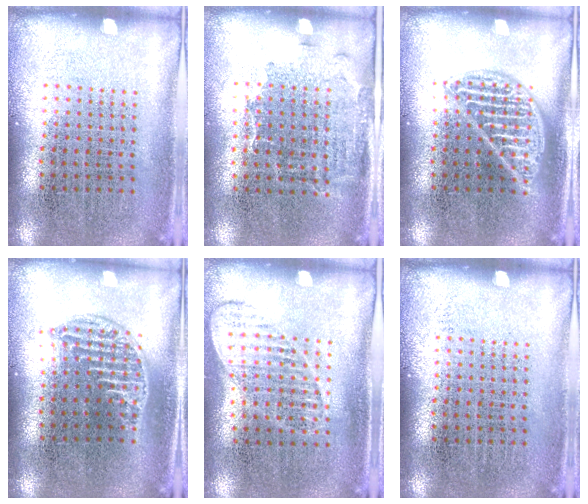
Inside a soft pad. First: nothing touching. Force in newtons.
{"total": 1.6, "press": 1.3, "slide": 1.0}
{"total": 2.2, "press": 2.1, "slide": 0.3}
{"total": 1.2, "press": 1.1, "slide": 0.5}
{"total": 1.1, "press": 1.1, "slide": 0.2}
{"total": 0.0}